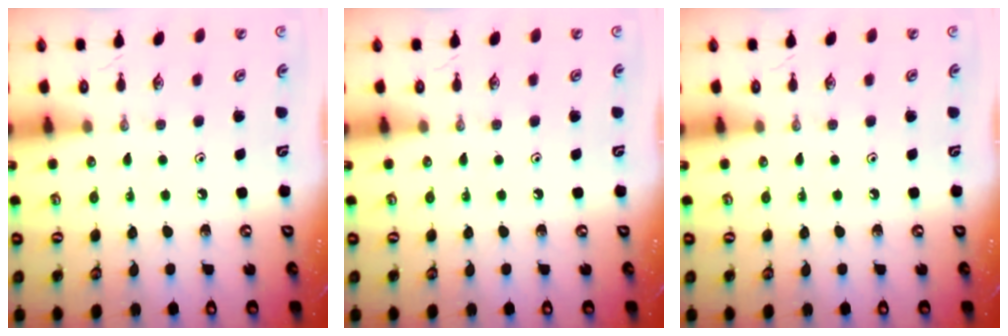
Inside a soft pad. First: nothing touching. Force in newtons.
{"total": 0.0}
{"total": 0.0}